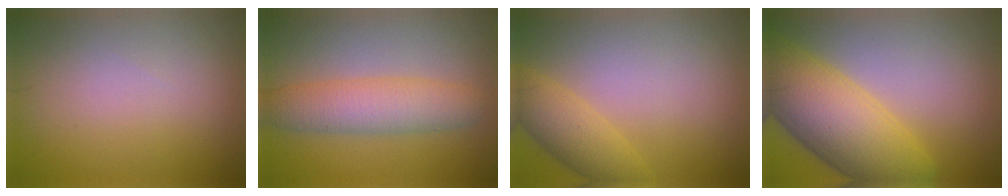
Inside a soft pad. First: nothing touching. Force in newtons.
{"total": 4.7, "press": 4.7, "slide": 0.1}
{"total": 3.5, "press": 3.5, "slide": 0.2}
{"total": 10.0, "press": 10.0, "slide": 0.3}